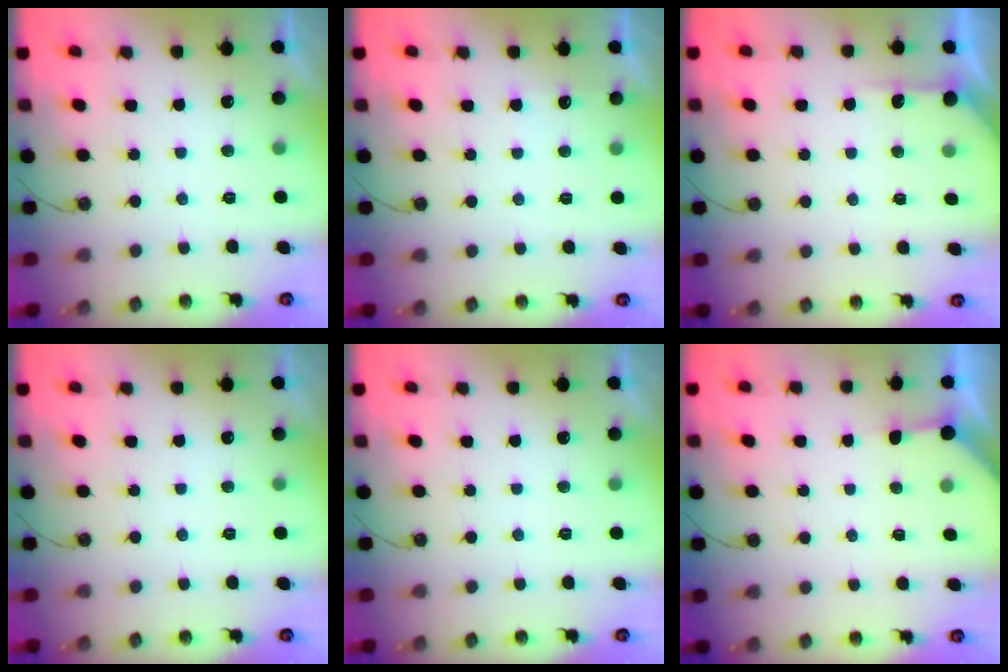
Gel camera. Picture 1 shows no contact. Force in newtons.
{"total": 3.3, "press": 3.2, "slide": 0.5}
{"total": 4.4, "press": 4.3, "slide": 0.5}
{"total": 0.0}
{"total": 0.0}
{"total": 2.4, "press": 2.3, "slide": 0.3}